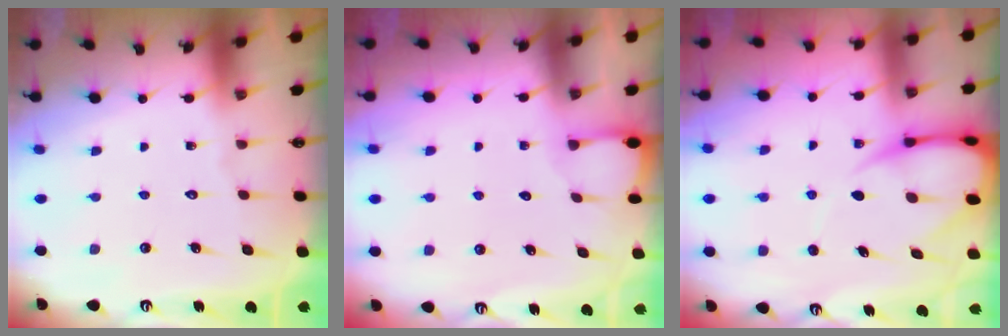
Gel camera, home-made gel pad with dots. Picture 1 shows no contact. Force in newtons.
{"total": 2.0, "press": 2.0, "slide": 0.2}
{"total": 8.3, "press": 8.3, "slide": 1.0}